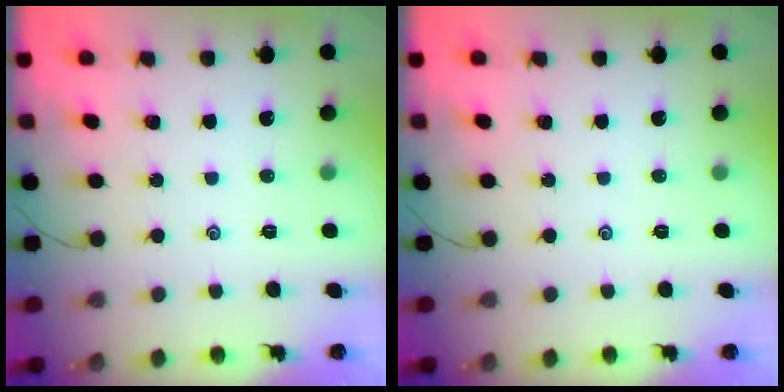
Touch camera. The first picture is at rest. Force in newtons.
{"total": 0.0}